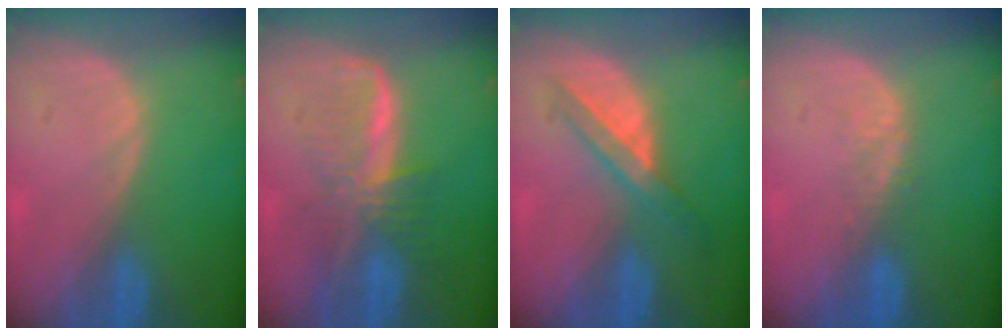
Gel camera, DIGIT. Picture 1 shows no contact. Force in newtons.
{"total": 7.3, "press": 6.6, "slide": 3.1}
{"total": 5.9, "press": 5.1, "slide": 2.8}
{"total": 2.5, "press": 1.9, "slide": 1.7}